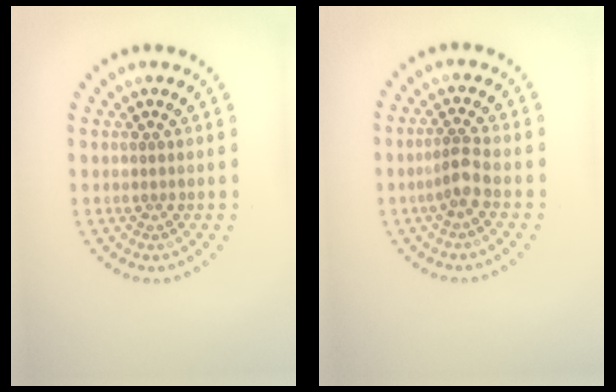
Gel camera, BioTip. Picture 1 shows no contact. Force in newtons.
{"total": 2.0, "press": 1.6, "slide": 1.1}